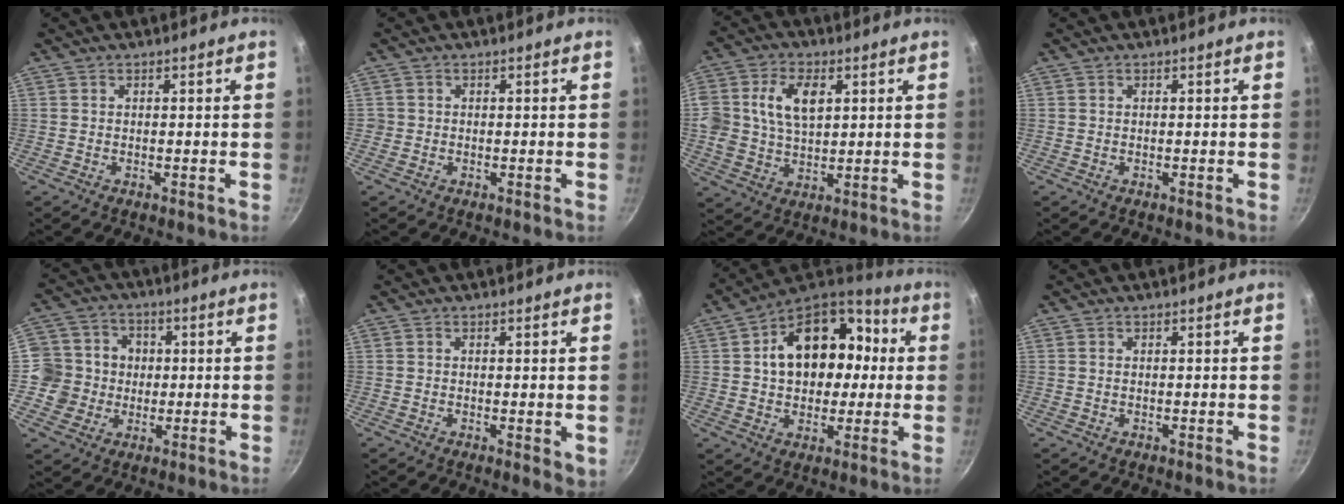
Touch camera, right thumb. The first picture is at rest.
{"total": 1.2, "force": [-0.2, 1.1, 0.1], "torque": [0.006, 0.005, -0.004]}
{"total": 11.3, "force": [2.8, 7.2, 8.1], "torque": [-0.144, 0.000, 0.058]}
{"total": 0.0}
{"total": 11.3, "force": [-0.3, 11.0, 2.7], "torque": [-0.014, 0.024, -0.004]}
{"total": 2.6, "force": [0.0, 0.9, 2.4], "torque": [-0.034, -0.010, 0.000]}
{"total": 19.2, "force": [2.4, 13.1, 13.9], "torque": [-0.160, 0.031, 0.032]}
{"total": 0.0}